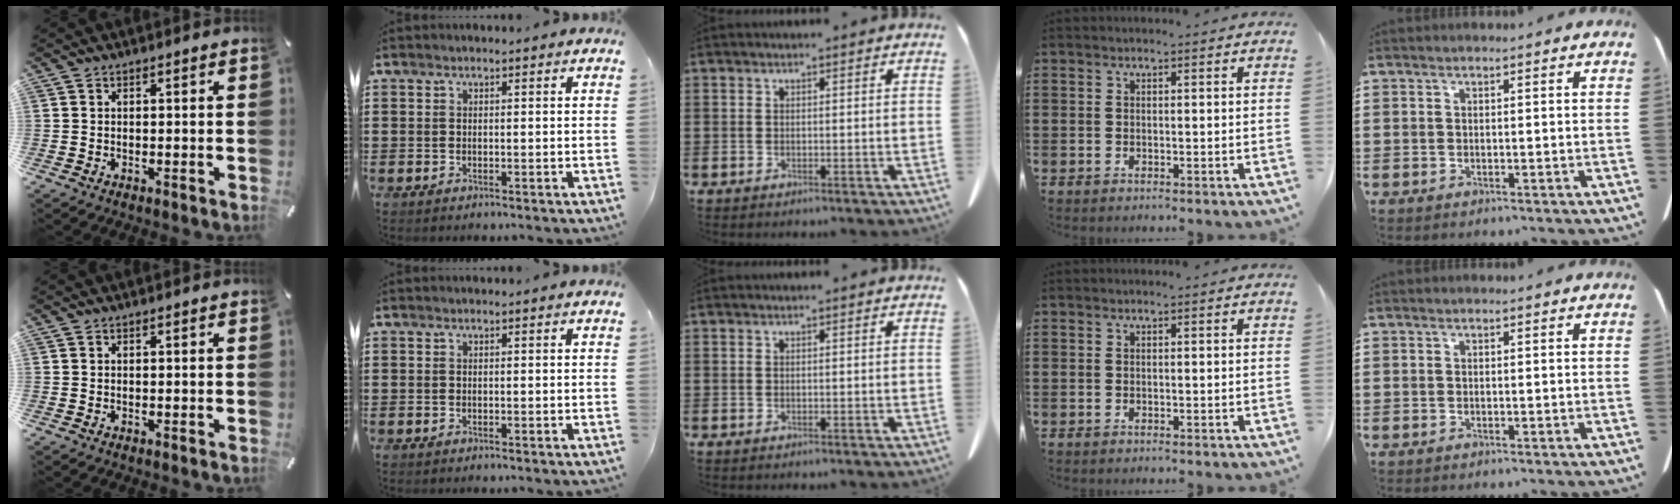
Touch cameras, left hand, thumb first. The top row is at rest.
{}